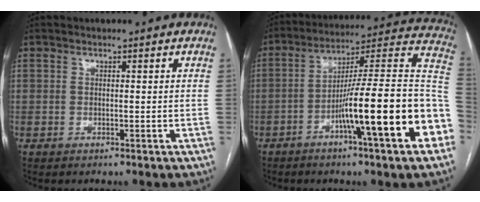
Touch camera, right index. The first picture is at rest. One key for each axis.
{"total": 22.4, "fx": -7.6, "fy": 1.0, "fz": 21.1, "tx": -0.244, "ty": 0.015, "tz": -0.116}